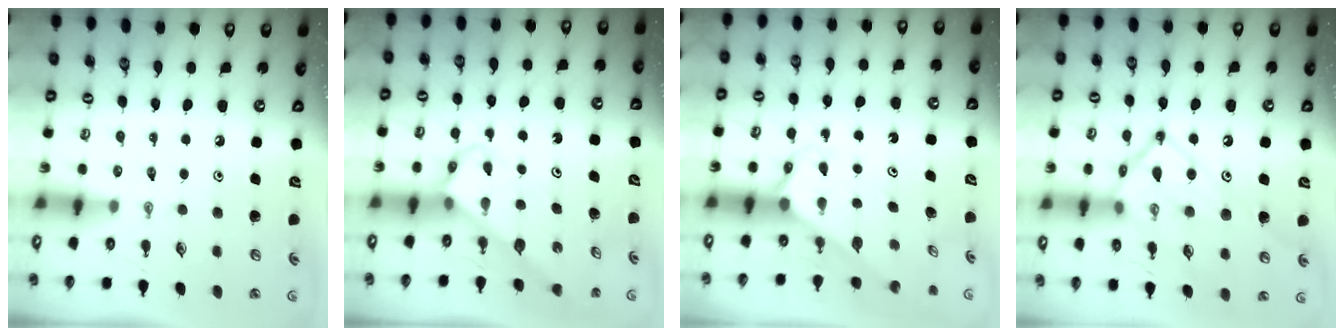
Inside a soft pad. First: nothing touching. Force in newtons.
{"total": 3.6, "press": 3.6, "slide": 0.1}
{"total": 2.6, "press": 2.6, "slide": 0.2}
{"total": 17.7, "press": 17.6, "slide": 2.2}